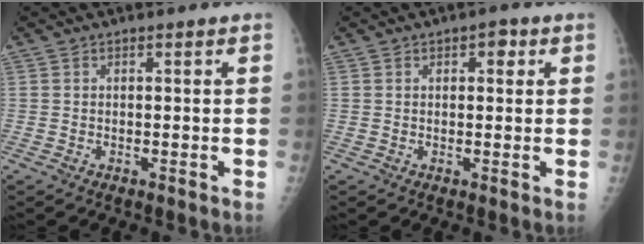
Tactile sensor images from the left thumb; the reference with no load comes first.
{"total": 2.5, "force": [1.1, 1.4, 1.7], "torque": [-0.010, 0.001, 0.011]}